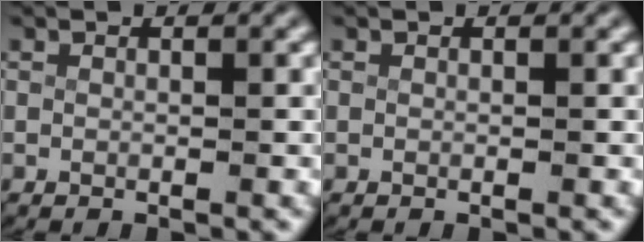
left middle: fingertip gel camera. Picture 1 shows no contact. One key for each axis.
{"total": 0.0}